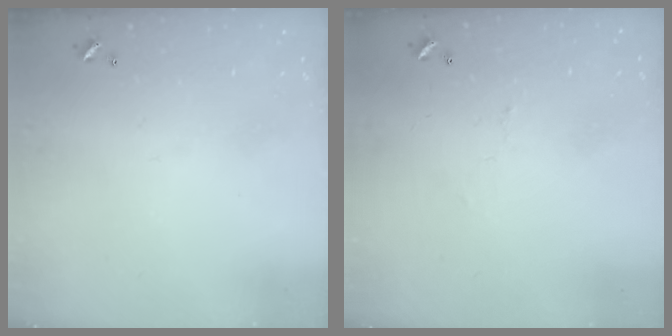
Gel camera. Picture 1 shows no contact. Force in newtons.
{"total": 1.6, "press": 1.5, "slide": 0.5}